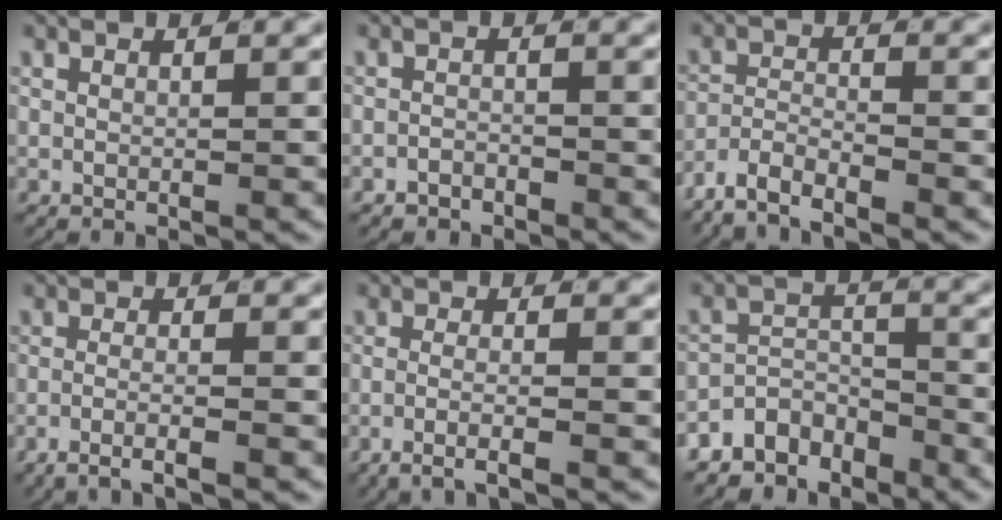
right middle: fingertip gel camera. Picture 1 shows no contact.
{"total": 1.6, "force": [-1.5, 0.5, 0.0], "torque": [0.005, -0.003, -0.025]}
{"total": 4.2, "force": [-3.5, 1.6, 1.8], "torque": [-0.028, -0.004, -0.068]}
{"total": 3.2, "force": [-2.6, 0.1, 1.9], "torque": [-0.037, -0.009, -0.043]}
{"total": 3.3, "force": [-2.4, 0.1, 2.2], "torque": [-0.046, -0.011, -0.039]}
{"total": 7.5, "force": [-5.5, 4.4, 2.6], "torque": [-0.026, -0.010, -0.101]}